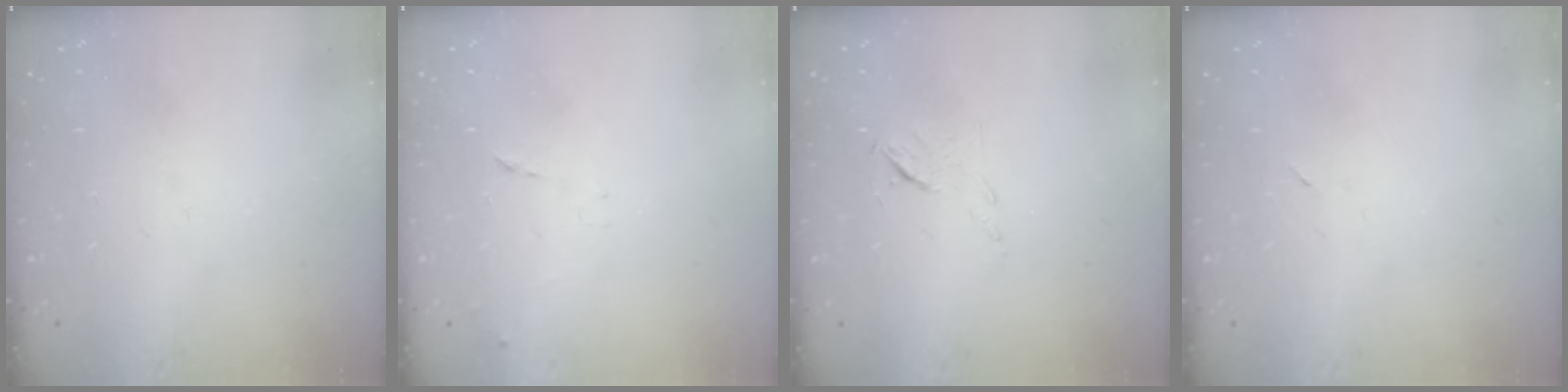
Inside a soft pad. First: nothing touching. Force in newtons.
{"total": 6.6, "press": 6.6, "slide": 0.4}
{"total": 4.8, "press": 4.7, "slide": 1.0}
{"total": 2.3, "press": 1.9, "slide": 1.2}